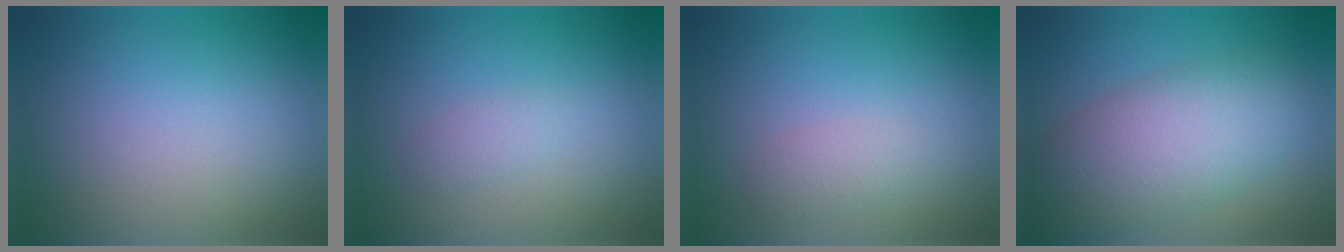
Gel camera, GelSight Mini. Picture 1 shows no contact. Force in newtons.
{"total": 1.2, "press": 1.2, "slide": 0.0}
{"total": 1.5, "press": 1.5, "slide": 0.1}
{"total": 8.1, "press": 8.1, "slide": 0.6}